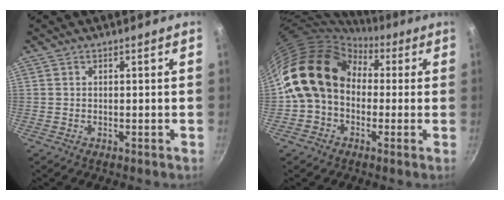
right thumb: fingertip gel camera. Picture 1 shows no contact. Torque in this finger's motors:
{"motor_torque": [1.14, 3.87, 1.44, -1.33, 0.27]}